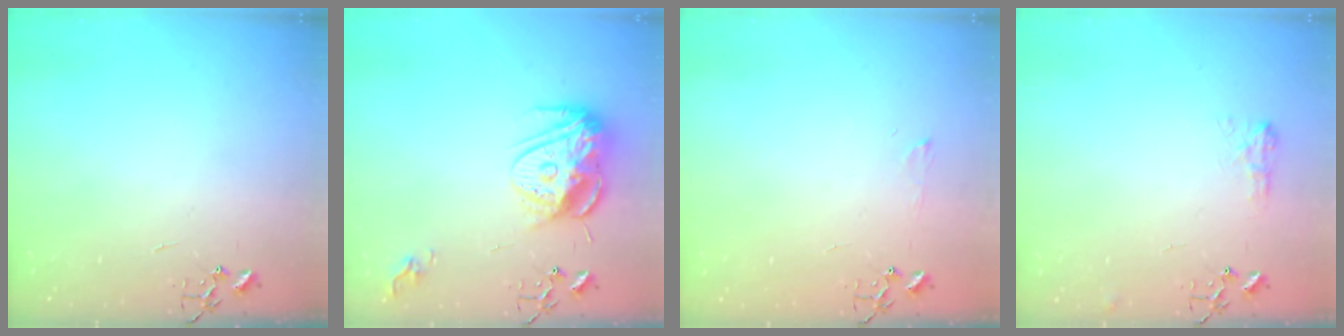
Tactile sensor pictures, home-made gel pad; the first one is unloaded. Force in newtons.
{"total": 14.8, "press": 14.7, "slide": 1.4}
{"total": 4.2, "press": 4.2, "slide": 0.6}
{"total": 8.0, "press": 7.9, "slide": 0.7}